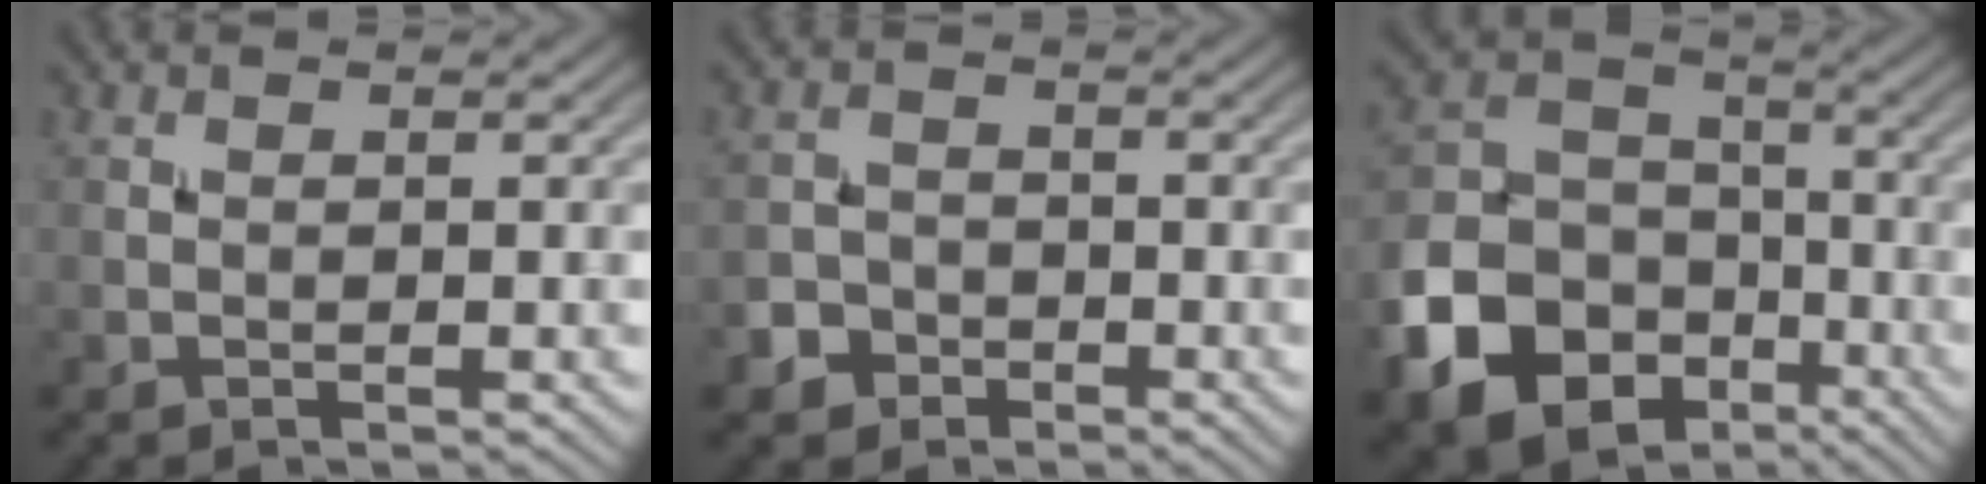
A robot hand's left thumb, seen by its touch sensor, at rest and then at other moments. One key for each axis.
{"total": 3.1, "fx": -1.9, "fy": 2.3, "fz": 0.7, "tx": -0.007, "ty": 0.000, "tz": -0.044}
{"total": 16.2, "fx": -8.0, "fy": 12.0, "fz": 7.4, "tx": -0.206, "ty": -0.047, "tz": -0.150}